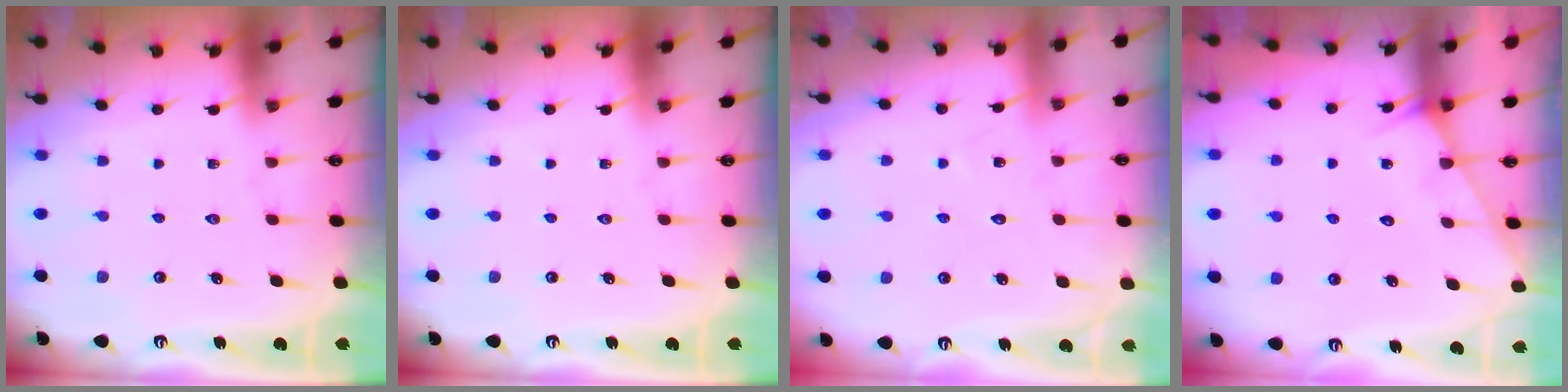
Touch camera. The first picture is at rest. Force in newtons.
{"total": 0.0}
{"total": 4.4, "press": 4.4, "slide": 0.5}
{"total": 6.4, "press": 6.4, "slide": 0.4}